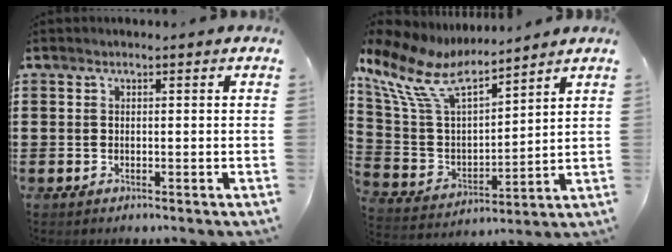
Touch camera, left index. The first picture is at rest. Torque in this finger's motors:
{"motor_torque": [2.14, 0.00, 0.61, 0.21]}